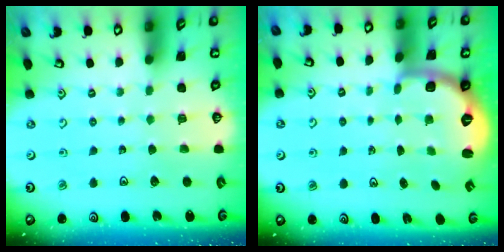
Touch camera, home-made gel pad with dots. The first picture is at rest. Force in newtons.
{"total": 2.7, "press": 1.6, "slide": 2.1}